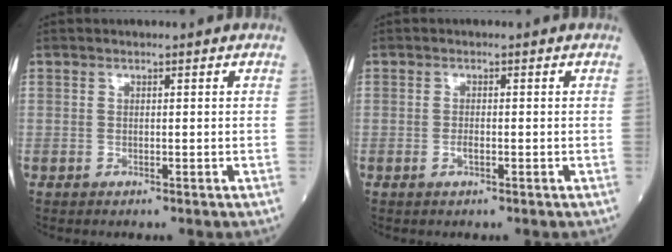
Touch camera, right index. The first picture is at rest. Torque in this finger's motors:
{"motor_torque": [0.23, -0.19, 0.13, 0.04]}